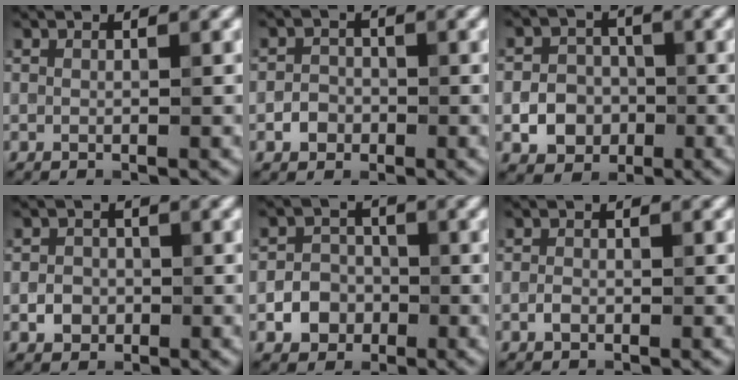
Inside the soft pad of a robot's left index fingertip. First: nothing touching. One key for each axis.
{"total": 1.7, "fx": -0.7, "fy": 1.5, "fz": 0.6, "tx": -0.002, "ty": 0.002, "tz": -0.017}
{"total": 3.6, "fx": -1.1, "fy": 3.1, "fz": 1.6, "tx": -0.011, "ty": 0.000, "tz": -0.023}
{"total": 1.8, "fx": -0.5, "fy": 1.6, "fz": 0.7, "tx": -0.004, "ty": -0.001, "tz": -0.013}
{"total": 2.9, "fx": -1.1, "fy": 2.5, "fz": 1.0, "tx": -0.005, "ty": 0.003, "tz": -0.023}
{"total": 1.0, "fx": -0.5, "fy": 0.7, "fz": 0.6, "tx": -0.011, "ty": 0.000, "tz": -0.011}